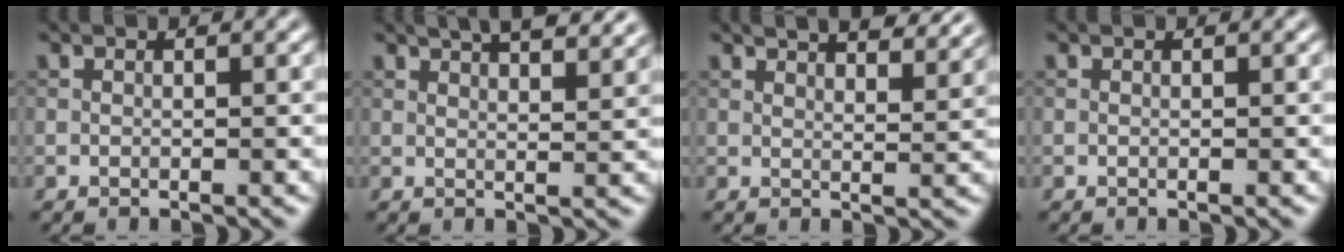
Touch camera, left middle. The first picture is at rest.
{"total": 6.8, "force": [4.9, 2.3, 4.0], "torque": [-0.027, 0.030, 0.042]}
{"total": 6.2, "force": [4.8, 1.9, 3.3], "torque": [-0.023, 0.020, 0.042]}
{"total": 0.0}